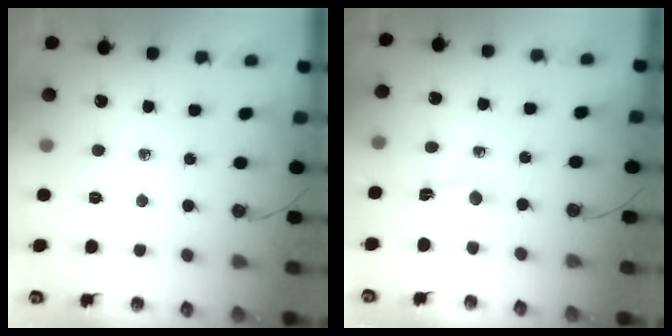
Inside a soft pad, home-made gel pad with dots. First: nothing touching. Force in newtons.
{"total": 2.3, "press": 2.3, "slide": 0.3}